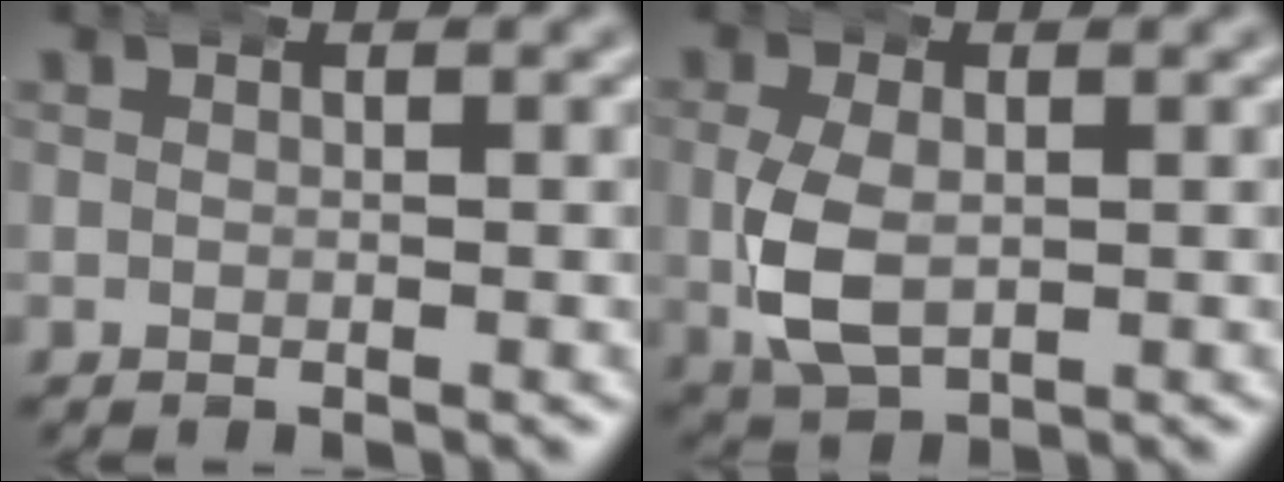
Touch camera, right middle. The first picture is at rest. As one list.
[{"total": 5.1, "force": [-0.5, 3.5, 3.7], "torque": [-0.096, -0.011, 0.002]}]